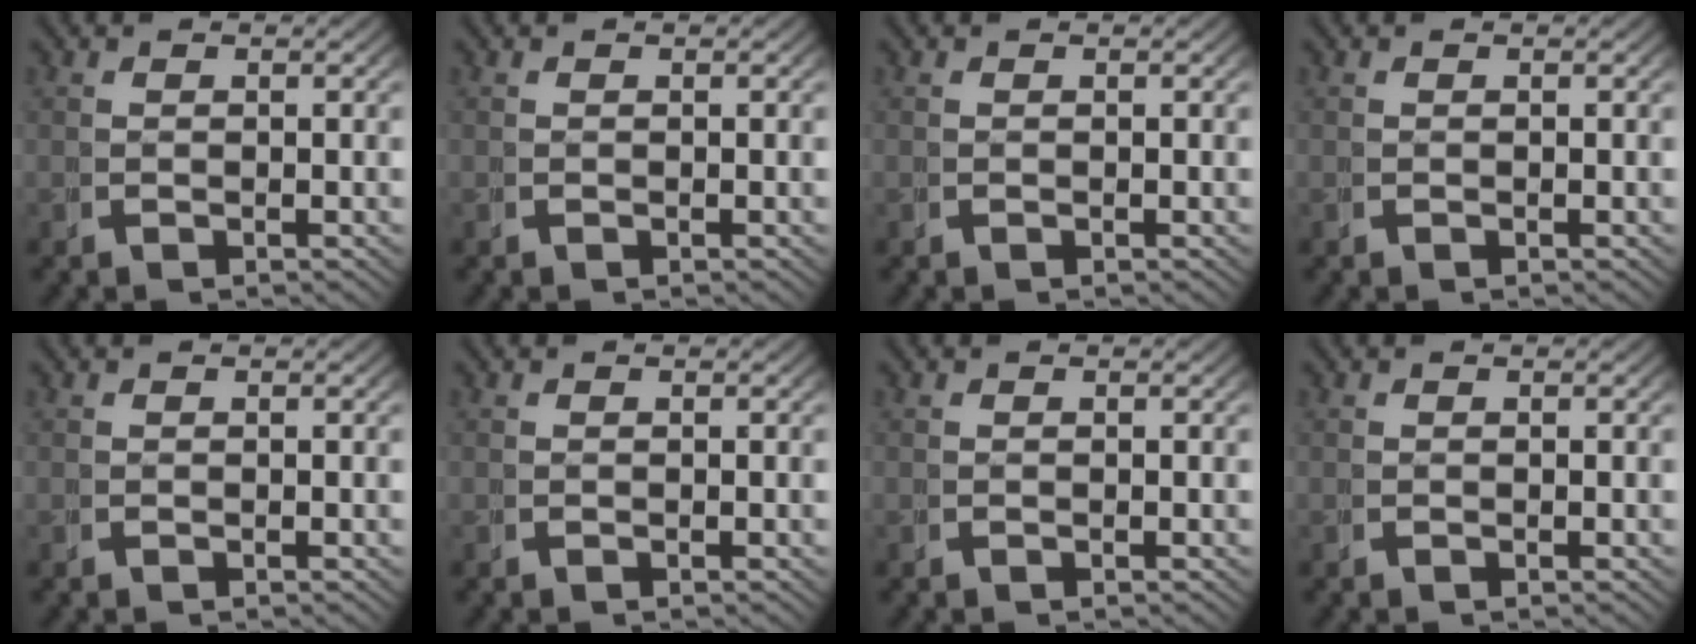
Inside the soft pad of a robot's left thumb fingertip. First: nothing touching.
{"total": 0.0}
{"total": 0.0}
{"total": 0.0}
{"total": 0.0}
{"total": 0.0}
{"total": 0.0}
{"total": 0.0}